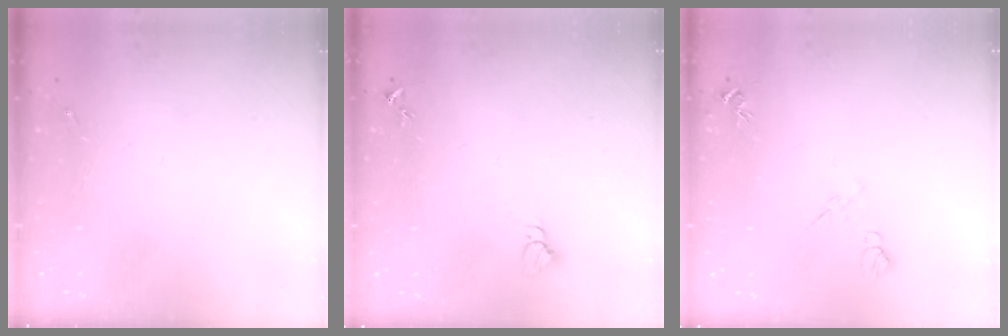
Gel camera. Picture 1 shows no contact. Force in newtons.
{"total": 2.8, "press": 2.8, "slide": 0.1}
{"total": 7.8, "press": 7.8, "slide": 0.9}